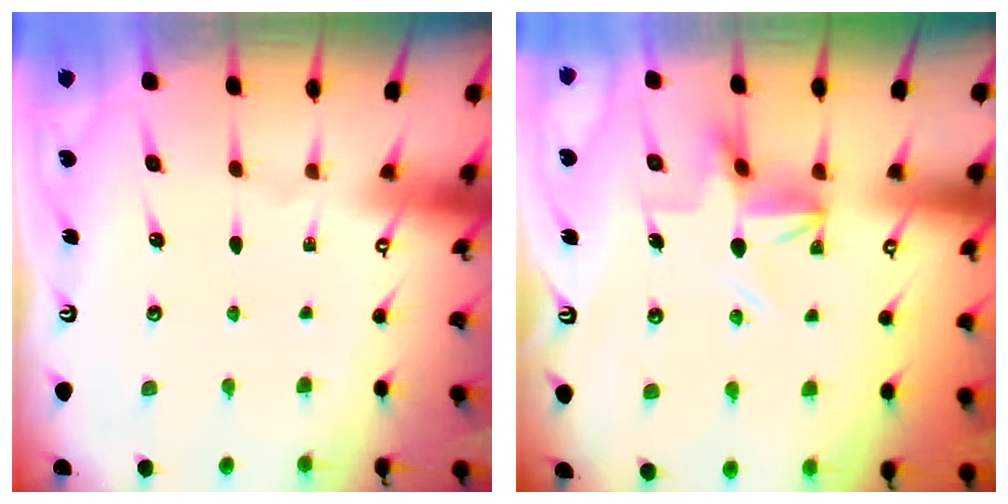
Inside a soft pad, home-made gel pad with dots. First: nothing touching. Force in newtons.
{"total": 5.0, "press": 5.0, "slide": 0.4}